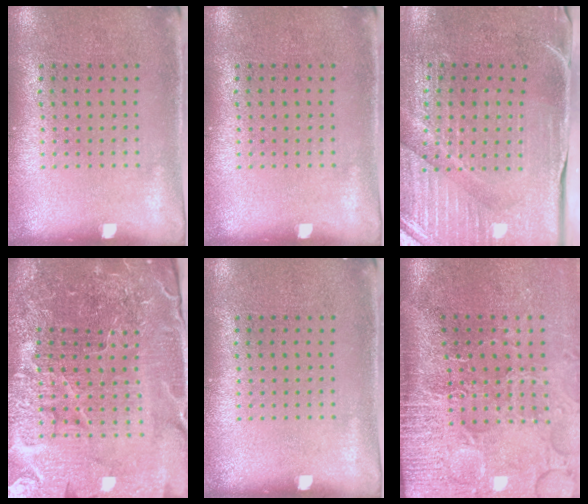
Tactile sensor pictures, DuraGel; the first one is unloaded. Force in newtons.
{"total": 0.0}
{"total": 3.8, "press": 3.8, "slide": 0.7}
{"total": 6.7, "press": 5.9, "slide": 3.2}
{"total": 0.0}
{"total": 4.9, "press": 4.0, "slide": 2.9}